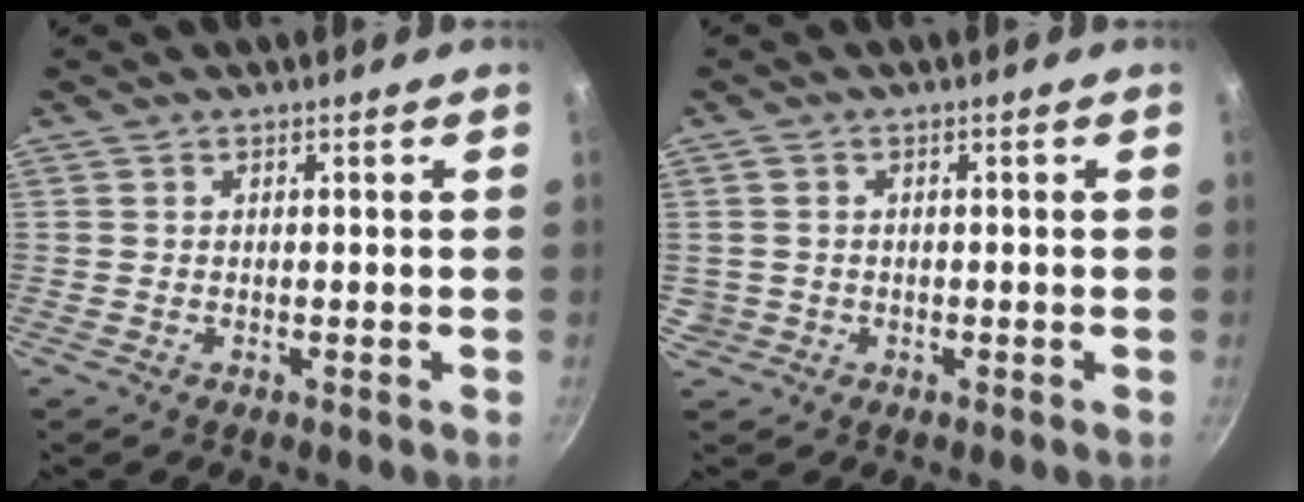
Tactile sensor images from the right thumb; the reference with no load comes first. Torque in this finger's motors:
{"motor_torque": [-0.56, 0.28, 0.37, -0.24, -0.04]}